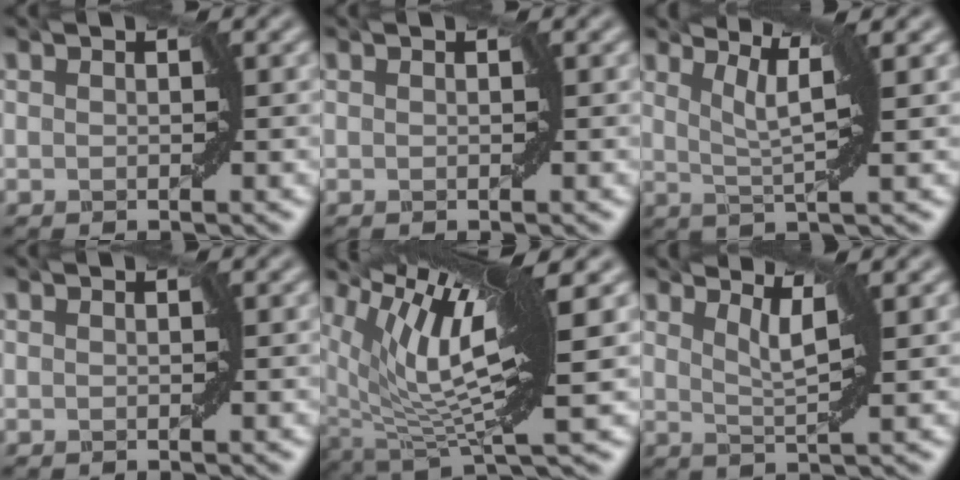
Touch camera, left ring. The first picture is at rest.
{"total": 0.0}
{"total": 4.3, "force": [1.7, 0.5, 3.9], "torque": [-0.072, -0.002, 0.034]}
{"total": 0.0}
{"total": 11.8, "force": [4.7, 3.2, 10.4], "torque": [-0.204, 0.005, 0.091]}
{"total": 3.0, "force": [1.9, 0.5, 2.2], "torque": [-0.037, -0.004, 0.037]}